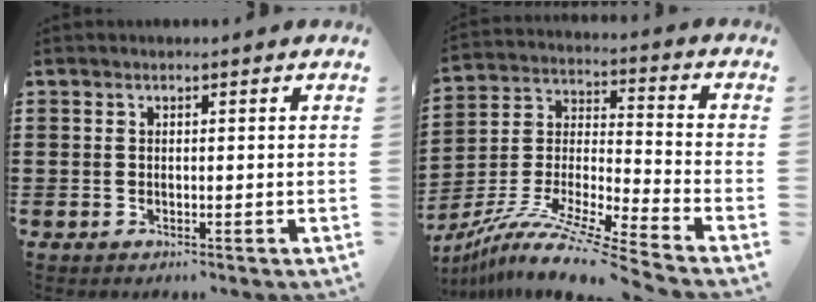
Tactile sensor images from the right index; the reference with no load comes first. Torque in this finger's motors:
{"motor_torque": [-0.27, 1.41, -0.25, -0.07]}